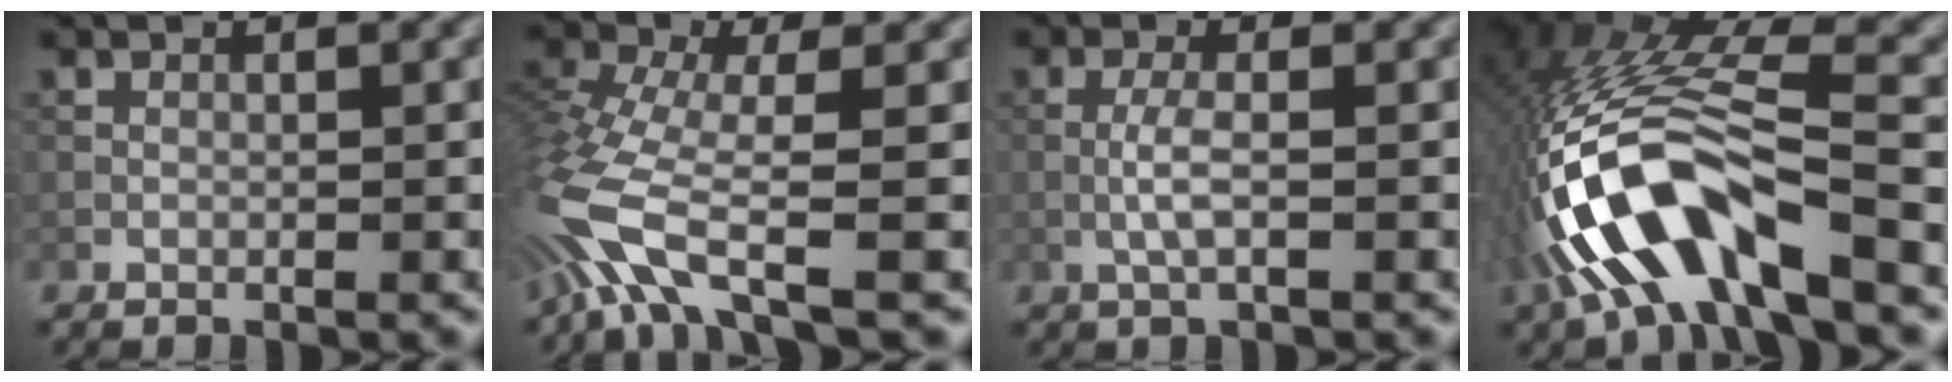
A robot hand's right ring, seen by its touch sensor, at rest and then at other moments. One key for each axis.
{"total": 8.4, "fx": -4.5, "fy": 2.7, "fz": 6.6, "tx": -0.157, "ty": -0.004, "tz": -0.099}
{"total": 2.0, "fx": -0.5, "fy": 0.3, "fz": 1.9, "tx": -0.041, "ty": 0.004, "tz": -0.014}
{"total": 12.3, "fx": -5.4, "fy": 4.3, "fz": 10.2, "tx": -0.214, "ty": 0.005, "tz": -0.096}